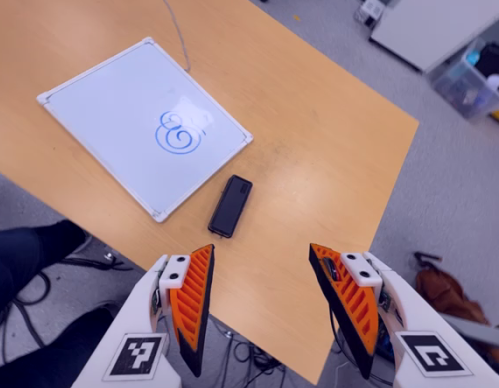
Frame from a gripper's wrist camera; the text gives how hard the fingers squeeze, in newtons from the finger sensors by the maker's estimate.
{"total": 0.0}